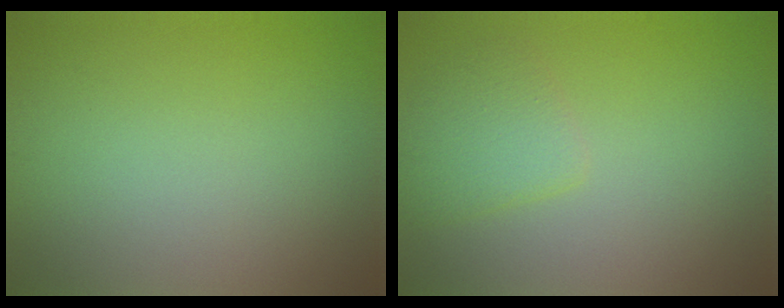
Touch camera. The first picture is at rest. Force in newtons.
{"total": 2.4, "press": 2.4, "slide": 0.3}